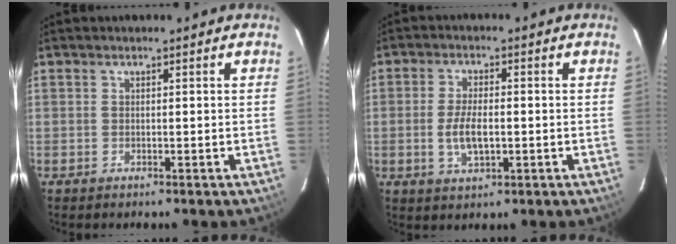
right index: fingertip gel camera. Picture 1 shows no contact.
{"total": 6.0, "force": [-1.0, 2.6, 5.3], "torque": [-0.107, -0.005, -0.016]}